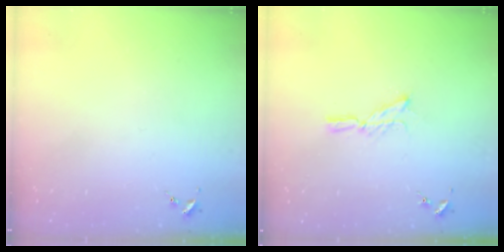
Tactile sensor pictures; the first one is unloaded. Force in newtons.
{"total": 8.4, "press": 8.3, "slide": 0.2}